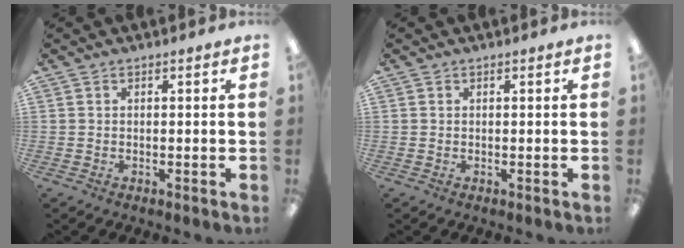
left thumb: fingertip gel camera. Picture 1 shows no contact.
{"total": 0.0}